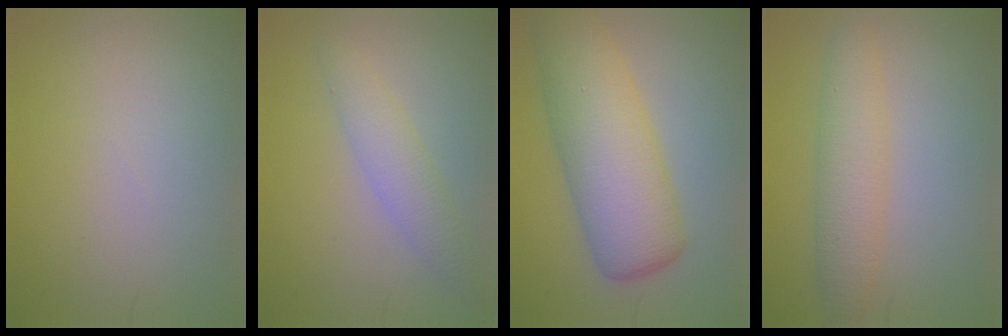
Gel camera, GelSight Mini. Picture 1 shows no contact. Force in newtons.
{"total": 2.9, "press": 2.9, "slide": 0.1}
{"total": 8.8, "press": 8.7, "slide": 0.2}
{"total": 3.7, "press": 3.7, "slide": 0.1}